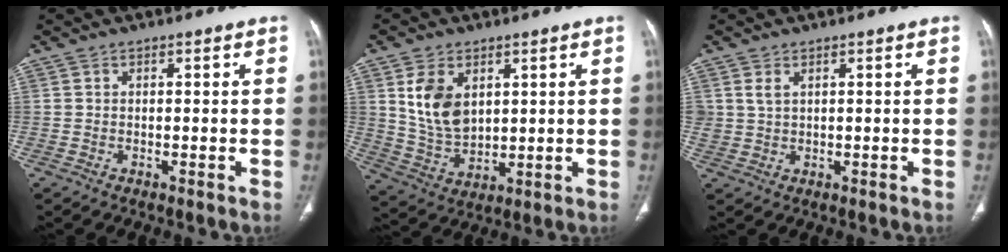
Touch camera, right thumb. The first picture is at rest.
{"total": 10.1, "force": [3.3, 6.6, 6.9], "torque": [-0.110, -0.018, 0.078]}
{"total": 2.0, "force": [1.0, 1.2, 1.1], "torque": [-0.022, -0.004, 0.029]}